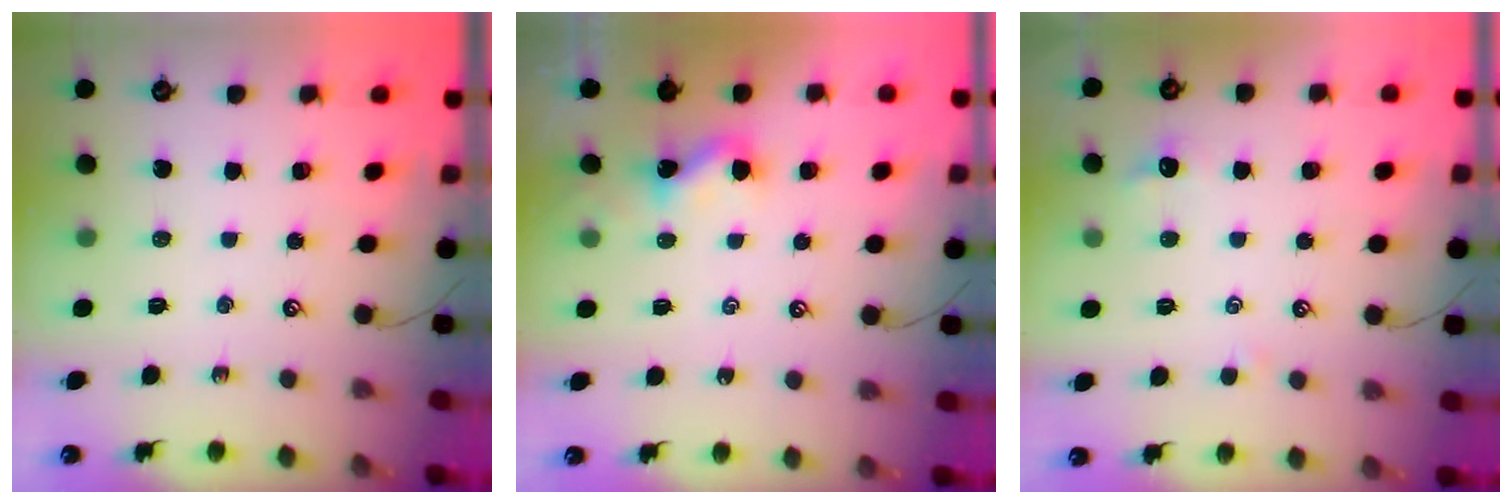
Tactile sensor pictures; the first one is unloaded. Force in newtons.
{"total": 3.6, "press": 3.6, "slide": 0.4}
{"total": 0.6, "press": 0.1, "slide": 0.6}